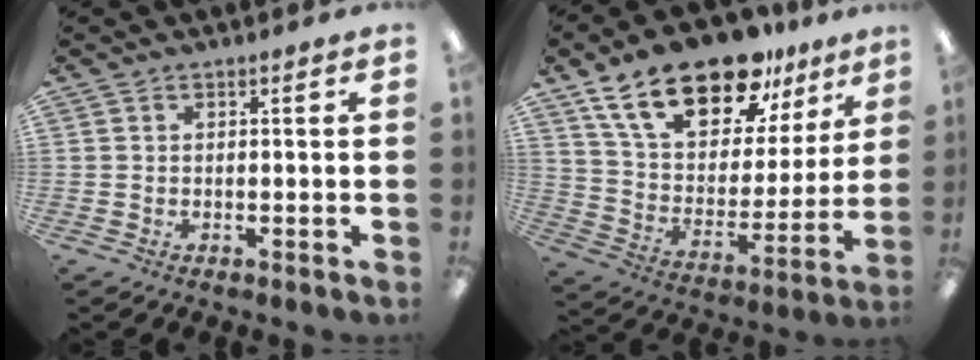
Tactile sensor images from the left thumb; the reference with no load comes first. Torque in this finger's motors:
{"motor_torque": [0.50, 0.52, 1.72, -1.05, 0.49]}